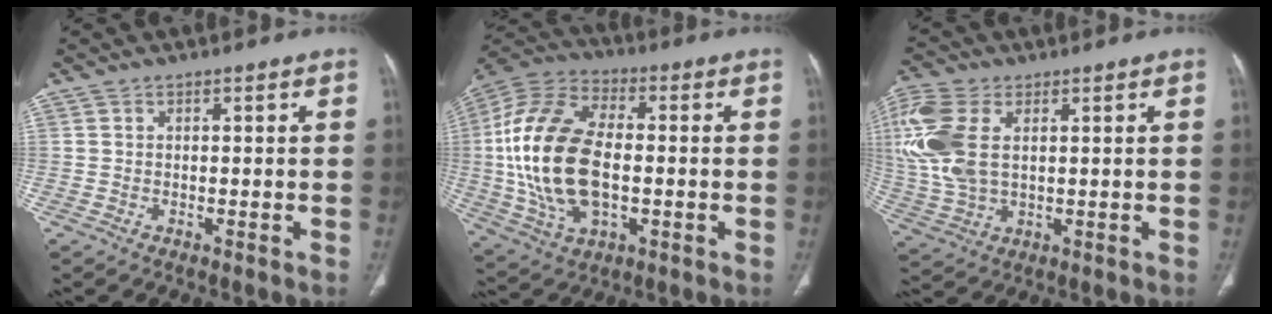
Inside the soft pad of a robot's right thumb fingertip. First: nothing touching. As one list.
[{"total": 22.8, "force": [-0.6, 13.0, 18.8], "torque": [-0.390, 0.008, -0.008]}, {"total": 15.5, "force": [3.5, 9.3, 11.9], "torque": [-0.297, 0.001, 0.072]}]